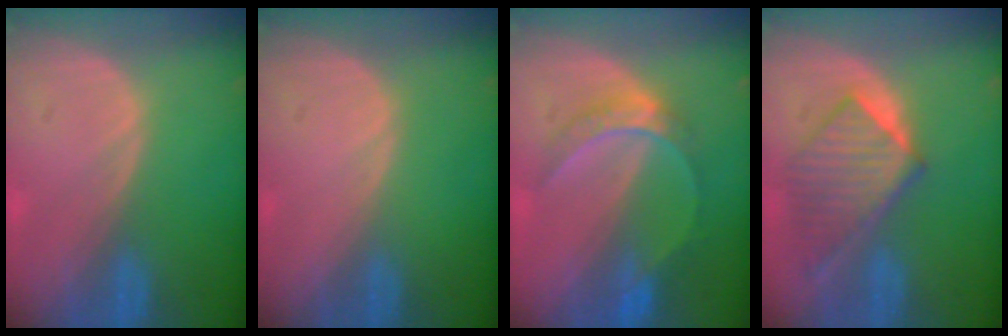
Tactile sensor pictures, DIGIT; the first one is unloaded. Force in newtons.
{"total": 0.0}
{"total": 6.3, "press": 5.4, "slide": 3.2}
{"total": 7.2, "press": 7.2, "slide": 0.5}